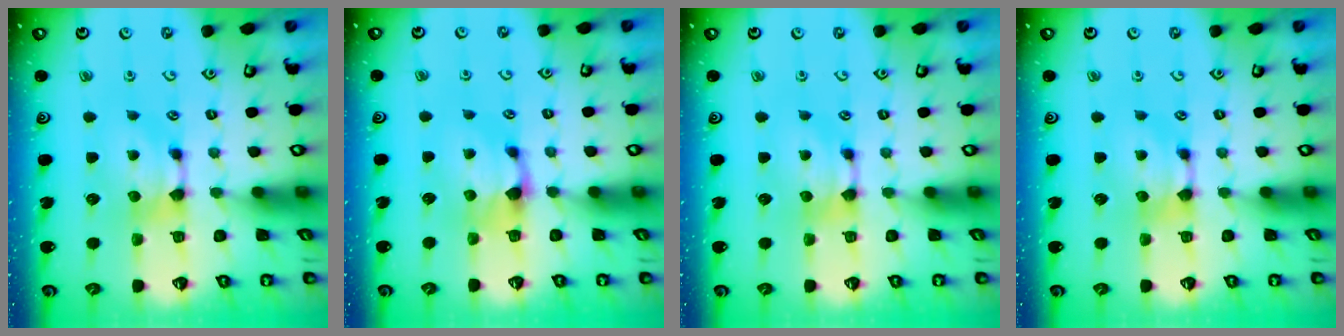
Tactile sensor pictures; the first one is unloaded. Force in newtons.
{"total": 1.6, "press": 1.2, "slide": 1.0}
{"total": 0.0}
{"total": 0.0}